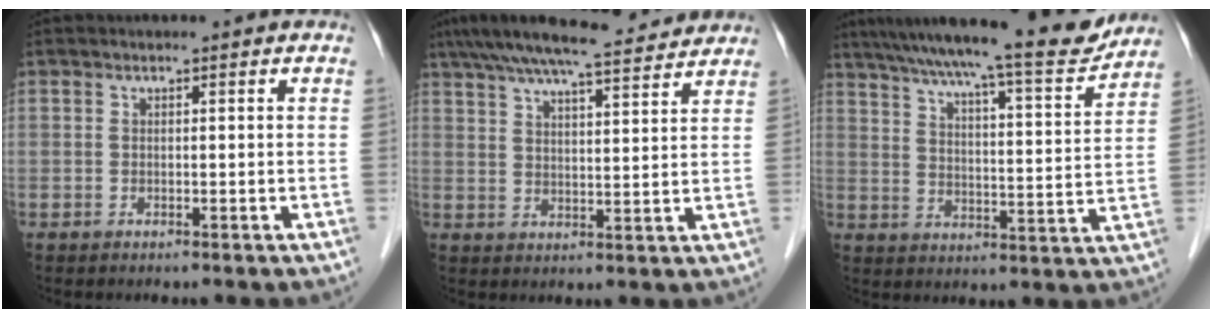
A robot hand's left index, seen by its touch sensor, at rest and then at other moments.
{"total": 14.9, "force": [13.3, 1.8, 6.6], "torque": [-0.117, 0.032, 0.197]}
{"total": 19.6, "force": [17.3, 0.9, 9.2], "torque": [-0.147, -0.012, 0.243]}